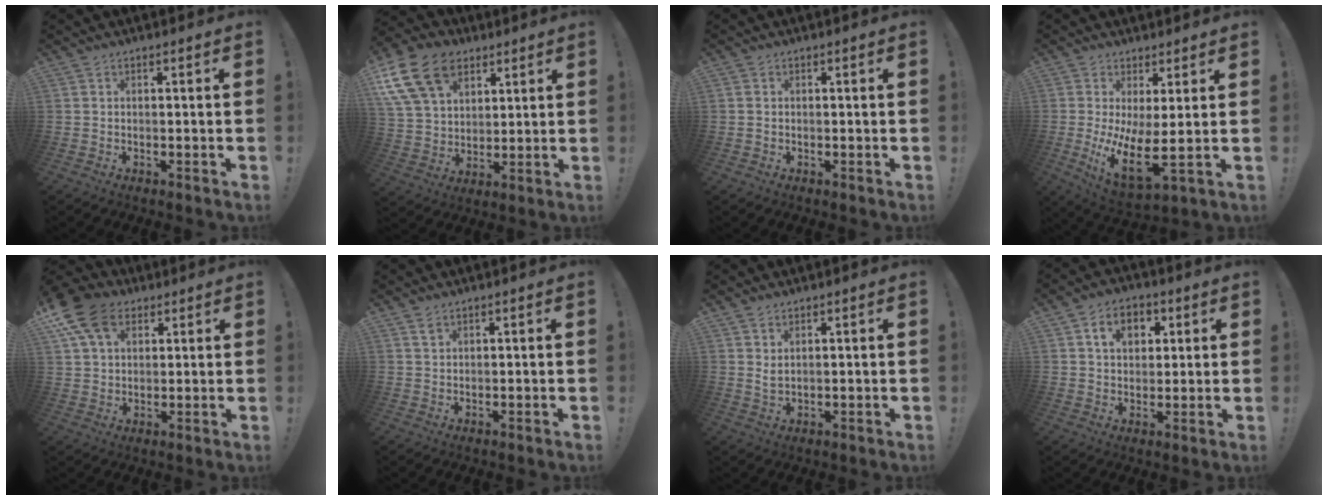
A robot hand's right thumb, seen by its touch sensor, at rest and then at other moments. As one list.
[{"total": 19.3, "force": [9.0, 13.5, 10.5], "torque": [-0.189, -0.044, 0.167]}, {"total": 0.8, "force": [0.0, 0.8, 0.1], "torque": [-0.003, 0.005, 0.000]}, {"total": 10.6, "force": [1.2, 2.8, 10.1], "torque": [-0.176, -0.037, 0.026]}, {"total": 15.0, "force": [7.0, 10.4, 8.3], "torque": [-0.148, -0.024, 0.134]}, {"total": 1.4, "force": [1.0, 0.7, 0.6], "torque": [-0.001, -0.004, 0.017]}, {"total": 2.7, "force": [1.7, 1.2, 1.7], "torque": [-0.021, -0.007, 0.027]}, {"total": 9.4, "force": [3.3, 6.9, 5.3], "torque": [-0.074, 0.000, 0.061]}]